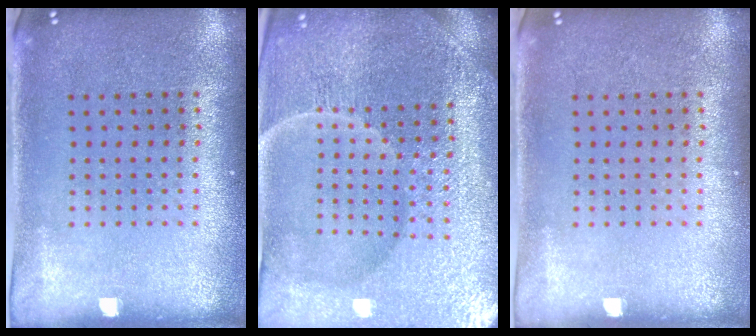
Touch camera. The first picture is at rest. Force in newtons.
{"total": 5.7, "press": 5.3, "slide": 2.2}
{"total": 0.0}